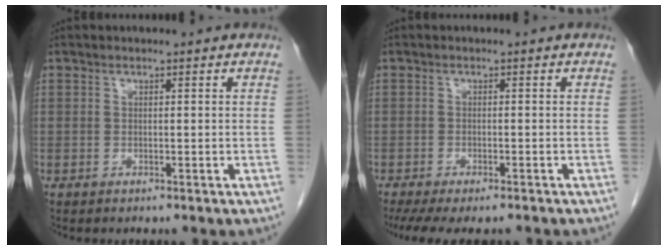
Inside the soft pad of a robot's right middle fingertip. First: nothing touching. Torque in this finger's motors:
{"motor_torque": [0.26, -0.22, 0.04, 0.04]}